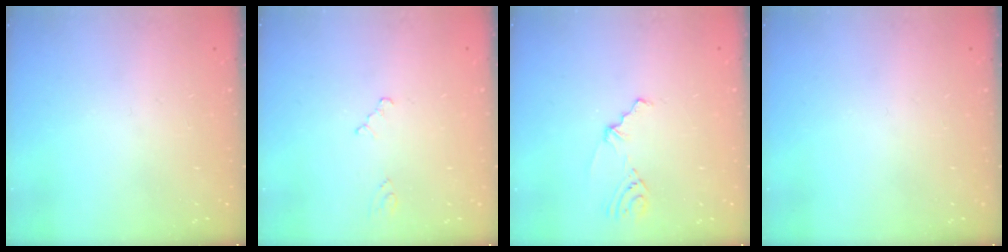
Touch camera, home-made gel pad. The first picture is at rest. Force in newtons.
{"total": 0.0}
{"total": 2.3, "press": 1.7, "slide": 1.5}
{"total": 0.0}